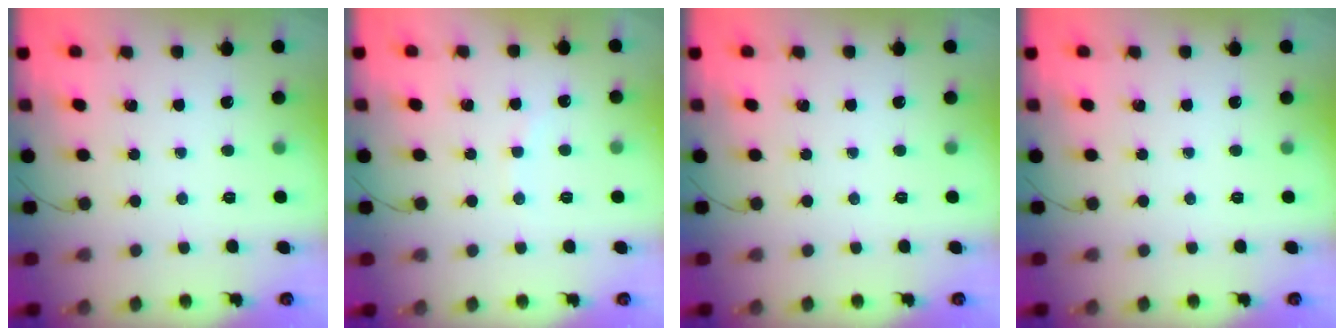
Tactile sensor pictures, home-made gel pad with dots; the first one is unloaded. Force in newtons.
{"total": 3.6, "press": 3.4, "slide": 0.9}
{"total": 0.0}
{"total": 0.0}